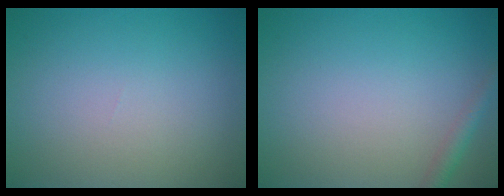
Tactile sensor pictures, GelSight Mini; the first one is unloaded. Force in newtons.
{"total": 1.5, "press": 1.5, "slide": 0.1}